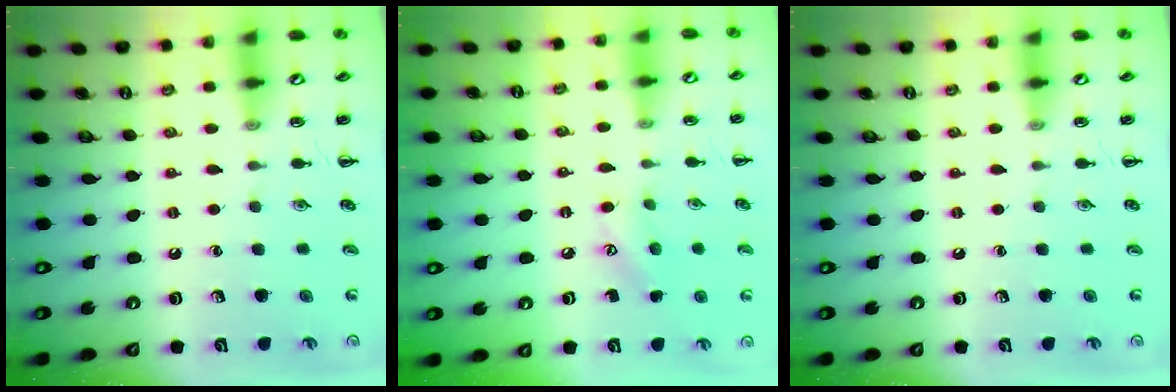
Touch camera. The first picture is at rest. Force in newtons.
{"total": 7.3, "press": 7.2, "slide": 1.1}
{"total": 0.0}